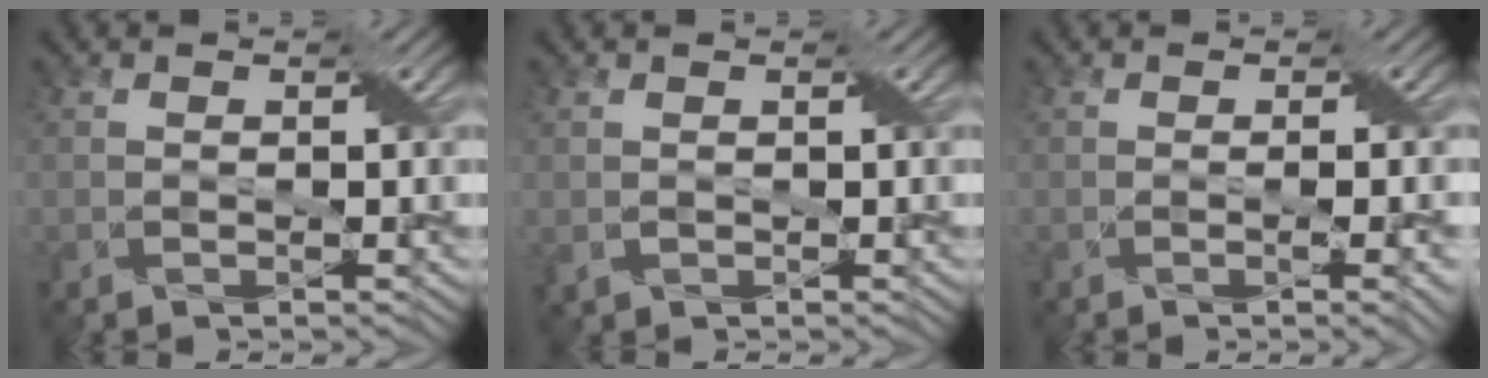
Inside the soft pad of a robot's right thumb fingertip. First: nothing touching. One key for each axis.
{"total": 0.8, "fx": 0.1, "fy": 0.6, "fz": 0.4, "tx": -0.015, "ty": -0.002, "tz": 0.008}
{"total": 3.4, "fx": -0.3, "fy": 0.6, "fz": 3.3, "tx": -0.049, "ty": 0.005, "tz": -0.005}